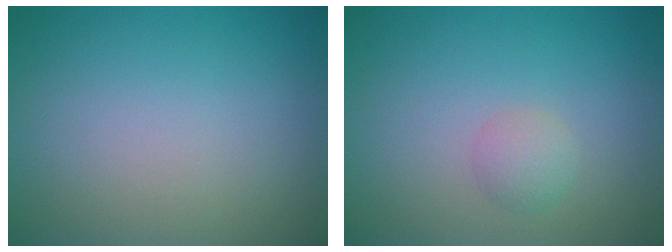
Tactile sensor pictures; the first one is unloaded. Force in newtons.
{"total": 1.4, "press": 1.4, "slide": 0.0}